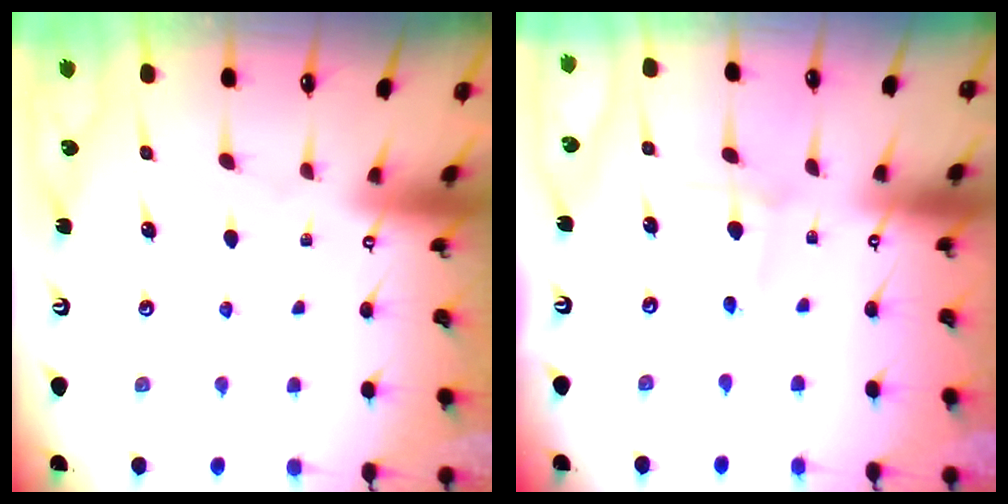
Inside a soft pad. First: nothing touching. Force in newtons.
{"total": 2.4, "press": 2.4, "slide": 0.2}